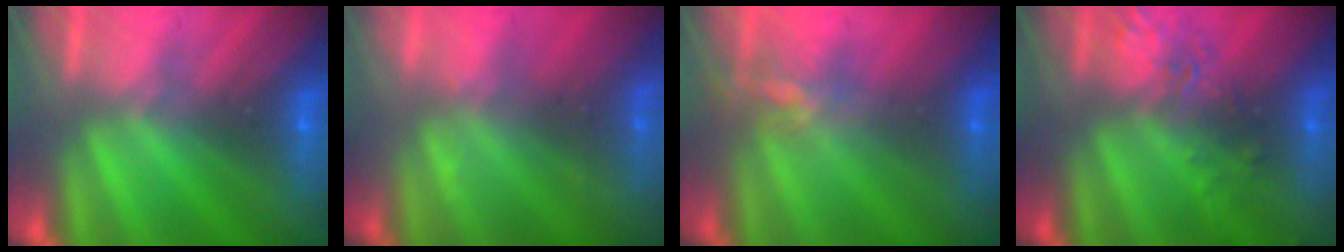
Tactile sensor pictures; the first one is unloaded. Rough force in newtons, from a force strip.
{"total": 2.3}
{"total": 4.9}
{"total": 2.4}